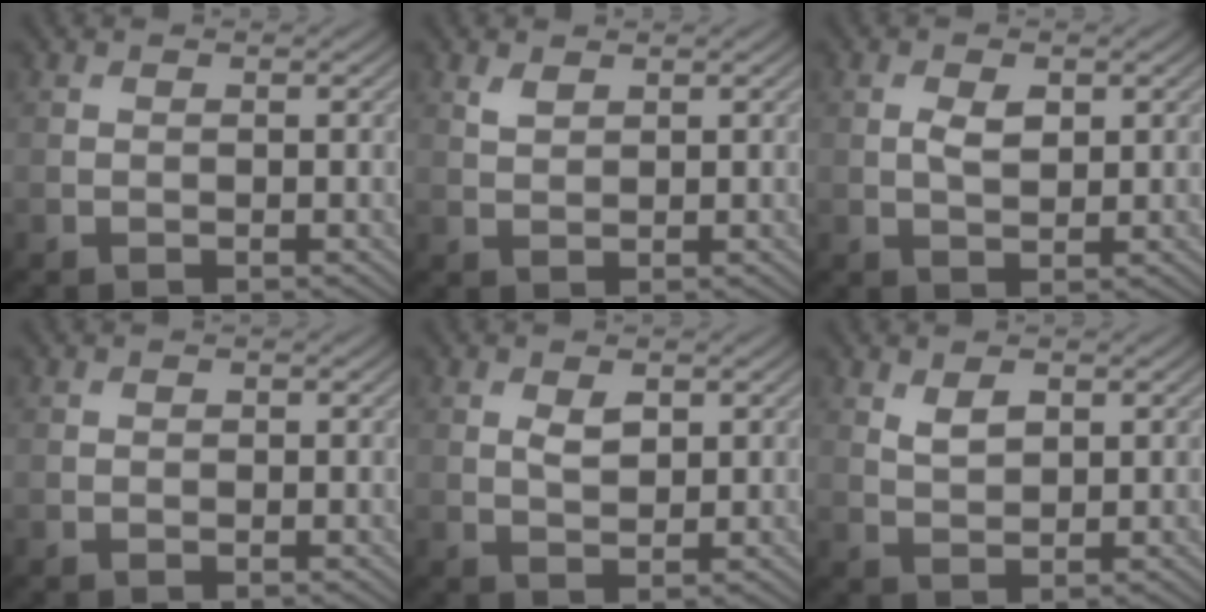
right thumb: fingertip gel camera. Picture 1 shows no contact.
{"total": 1.4, "force": [1.0, 0.7, 0.8], "torque": [-0.022, -0.001, 0.023]}
{"total": 2.6, "force": [0.6, 1.4, 2.1], "torque": [-0.045, -0.003, 0.014]}
{"total": 0.0}
{"total": 2.3, "force": [0.9, 1.2, 1.7], "torque": [-0.037, -0.005, 0.019]}
{"total": 2.4, "force": [1.2, 1.2, 1.7], "torque": [-0.037, -0.003, 0.029]}